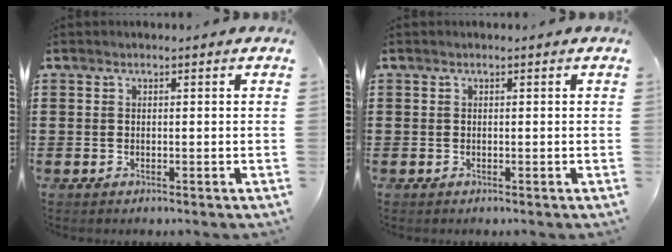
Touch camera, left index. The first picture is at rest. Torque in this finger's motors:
{"motor_torque": [-0.03, -0.02, 0.00, 0.00]}